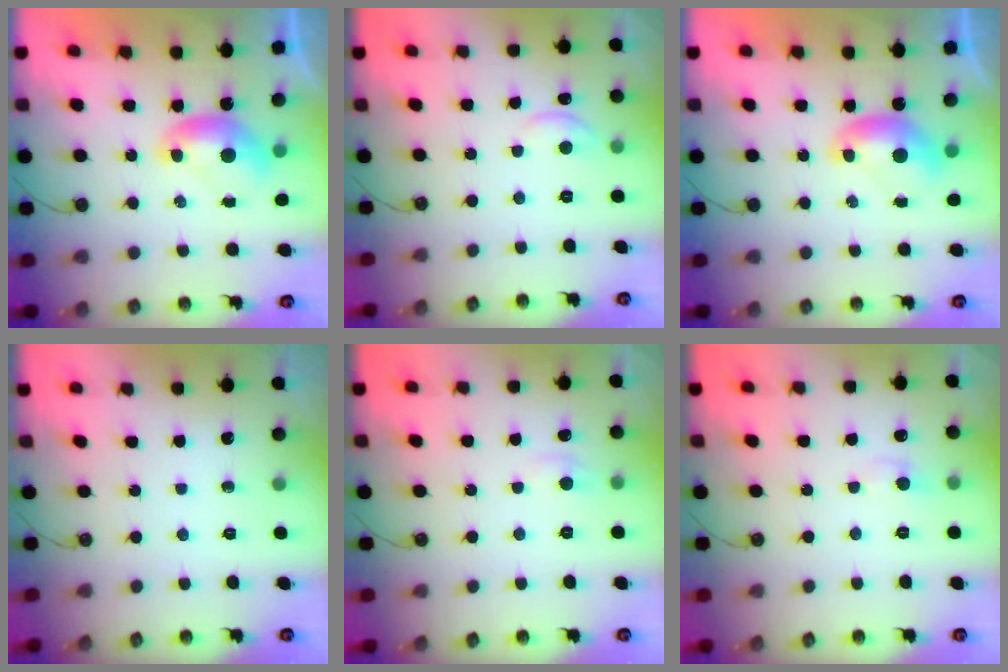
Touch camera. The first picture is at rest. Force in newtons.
{"total": 1.9, "press": 1.9, "slide": 0.4}
{"total": 0.0}
{"total": 0.0}
{"total": 1.2, "press": 1.0, "slide": 0.6}
{"total": 1.9, "press": 1.7, "slide": 0.8}